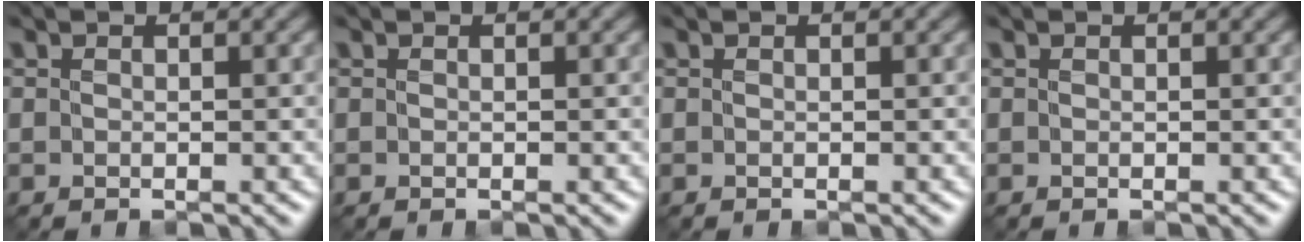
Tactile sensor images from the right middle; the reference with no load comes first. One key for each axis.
{"total": 0.0}
{"total": 0.0}
{"total": 0.0}